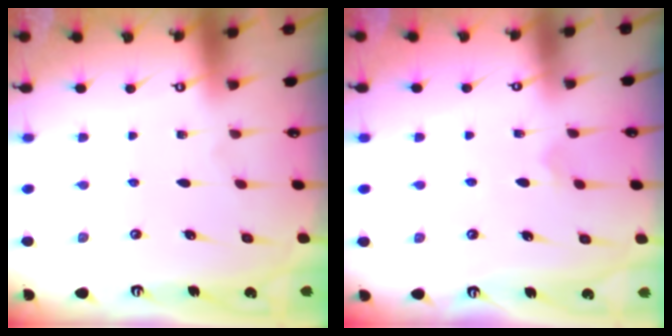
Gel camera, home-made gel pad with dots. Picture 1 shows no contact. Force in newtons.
{"total": 3.9, "press": 3.9, "slide": 0.4}